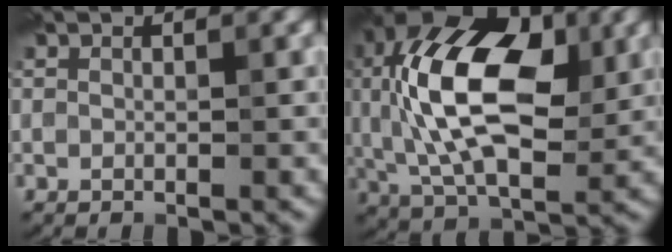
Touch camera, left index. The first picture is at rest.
{"total": 12.9, "force": [1.8, 7.2, 10.5], "torque": [-0.197, 0.016, 0.023]}